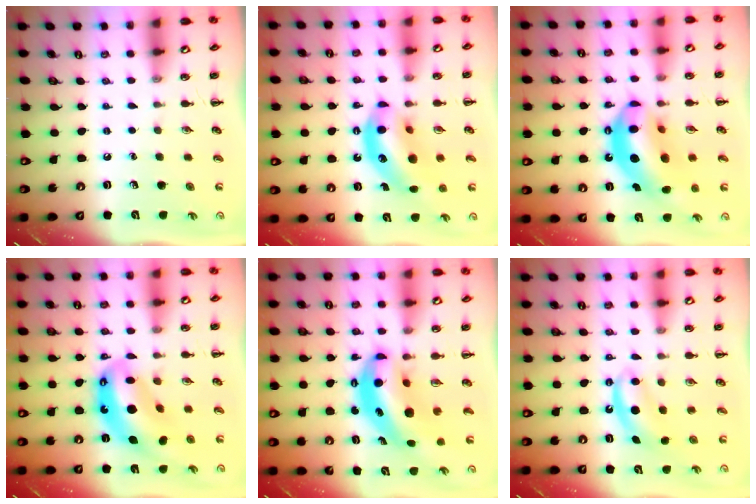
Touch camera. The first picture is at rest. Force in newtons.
{"total": 13.5, "press": 13.0, "slide": 3.5}
{"total": 17.5, "press": 16.8, "slide": 4.8}
{"total": 14.5, "press": 13.9, "slide": 4.1}
{"total": 9.5, "press": 9.1, "slide": 2.4}
{"total": 5.2, "press": 5.1, "slide": 1.3}